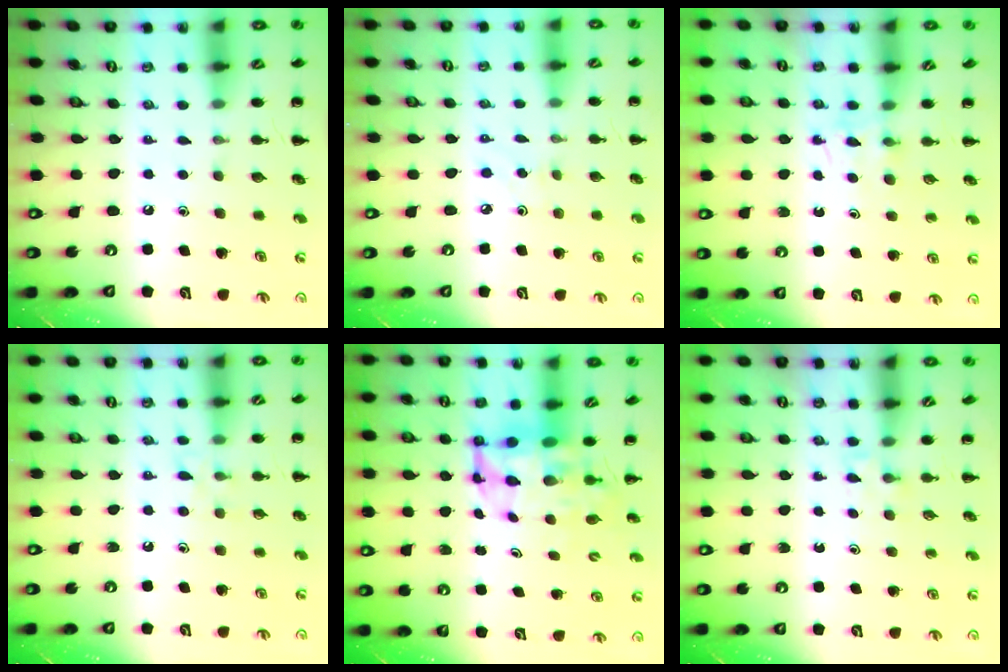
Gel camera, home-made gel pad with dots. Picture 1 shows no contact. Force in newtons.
{"total": 2.5, "press": 2.3, "slide": 0.9}
{"total": 3.2, "press": 2.8, "slide": 1.5}
{"total": 5.8, "press": 5.6, "slide": 1.7}
{"total": 7.5, "press": 7.2, "slide": 2.1}
{"total": 2.2, "press": 2.0, "slide": 0.9}